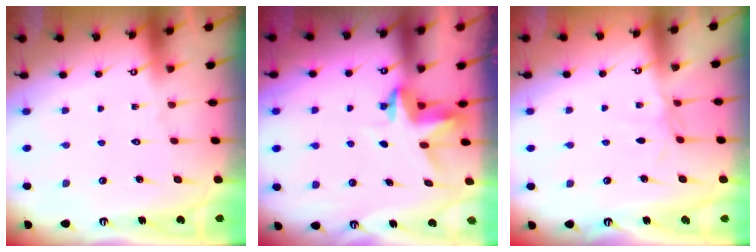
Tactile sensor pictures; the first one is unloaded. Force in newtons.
{"total": 3.8, "press": 3.8, "slide": 0.3}
{"total": 1.7, "press": 1.6, "slide": 0.4}